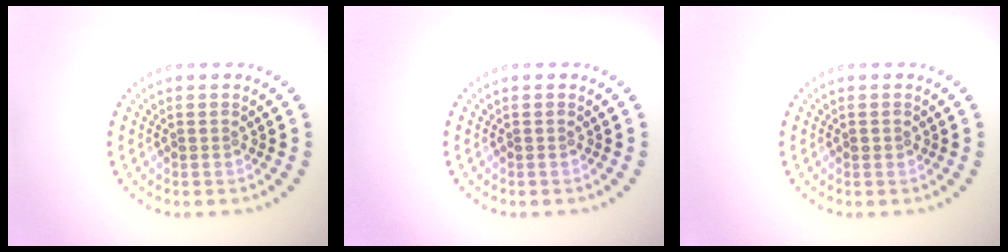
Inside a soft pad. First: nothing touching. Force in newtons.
{"total": 0.0}
{"total": 0.8, "press": 0.8, "slide": 0.1}